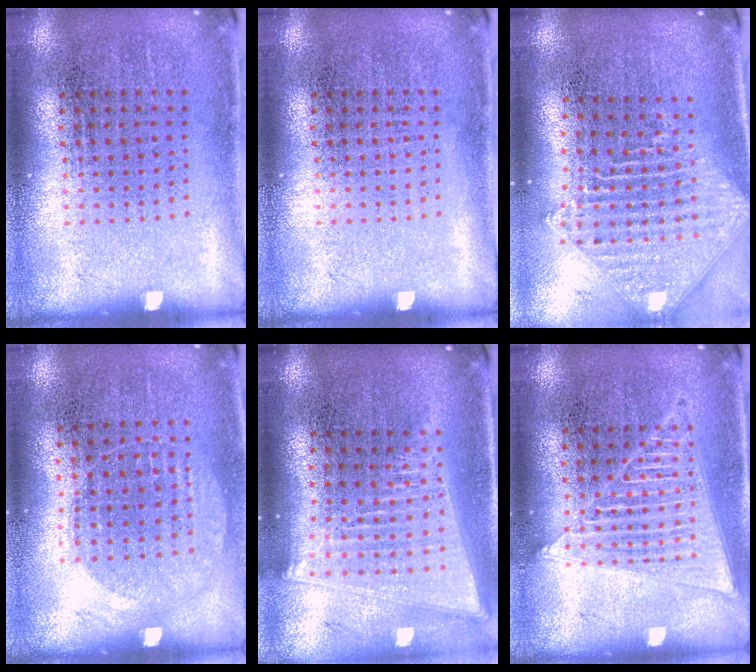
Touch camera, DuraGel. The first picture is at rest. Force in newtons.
{"total": 0.0}
{"total": 2.4, "press": 1.9, "slide": 1.5}
{"total": 0.9, "press": 0.8, "slide": 0.4}
{"total": 2.1, "press": 1.8, "slide": 1.1}
{"total": 2.9, "press": 2.9, "slide": 0.3}